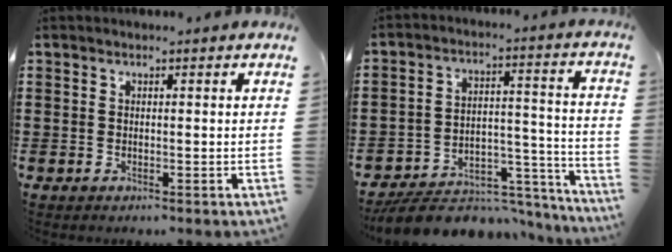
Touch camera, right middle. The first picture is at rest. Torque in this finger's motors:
{"motor_torque": [0.08, 0.03, -0.34, -0.06]}